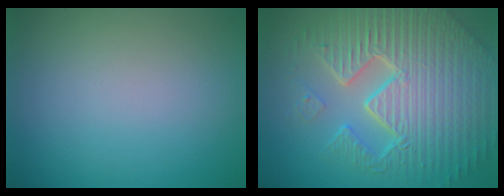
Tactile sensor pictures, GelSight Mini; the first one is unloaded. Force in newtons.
{"total": 10.8, "press": 6.9, "slide": 8.3}